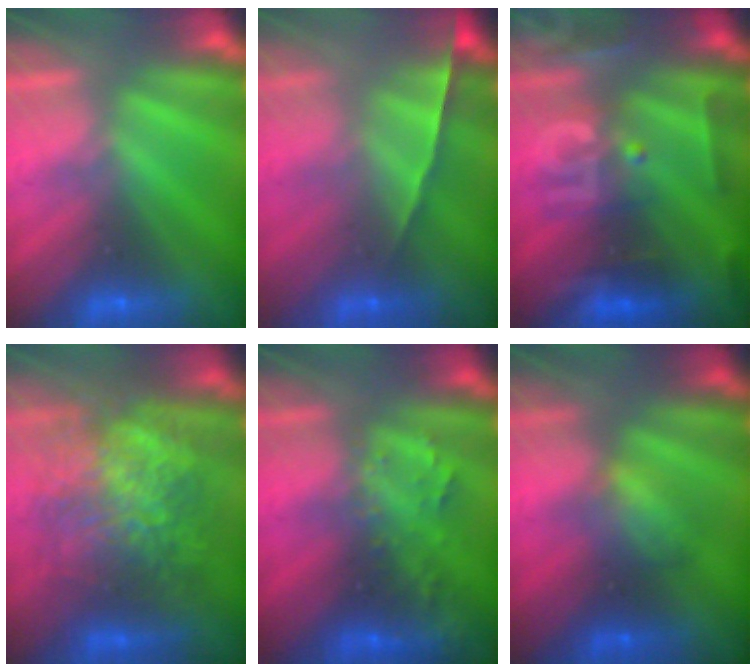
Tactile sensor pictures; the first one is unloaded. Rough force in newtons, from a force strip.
{"total": 1.5}
{"total": 2.8}
{"total": 7.9}
{"total": 2.7}
{"total": 2.2}